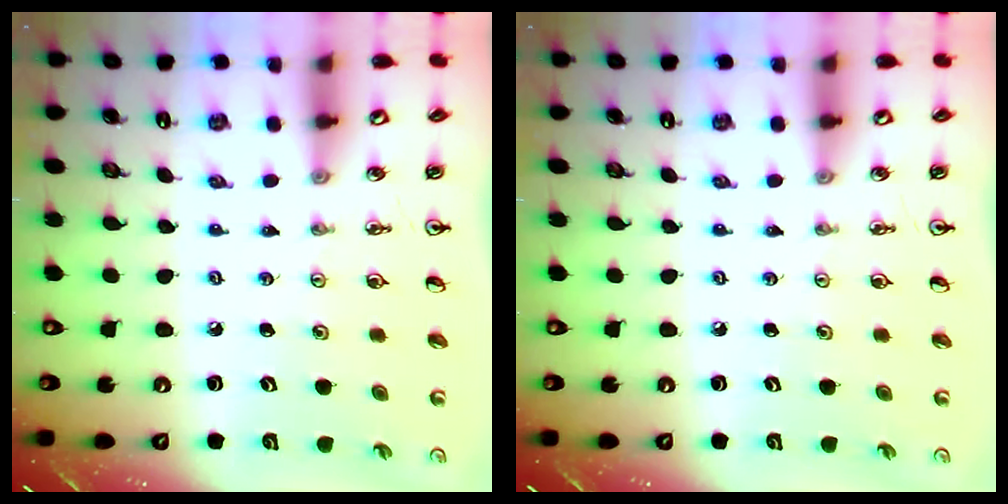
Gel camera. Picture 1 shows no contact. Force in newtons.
{"total": 0.0}